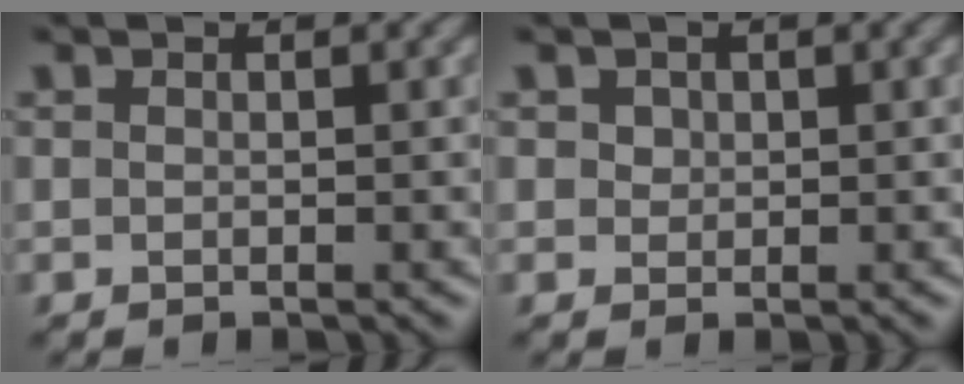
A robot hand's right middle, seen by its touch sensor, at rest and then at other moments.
{"total": 0.9, "force": [0.4, 0.8, 0.2], "torque": [-0.003, -0.002, 0.008]}